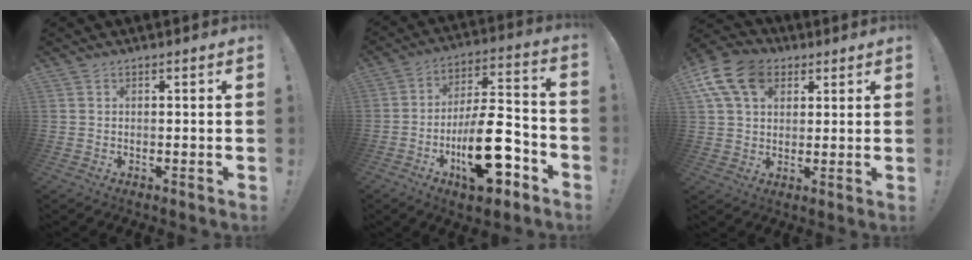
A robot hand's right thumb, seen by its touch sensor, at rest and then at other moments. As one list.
[{"total": 21.3, "force": [-8.6, 8.9, 17.4], "torque": [-0.287, 0.058, -0.130]}, {"total": 14.2, "force": [6.1, 9.9, 8.2], "torque": [-0.152, -0.021, 0.117]}]